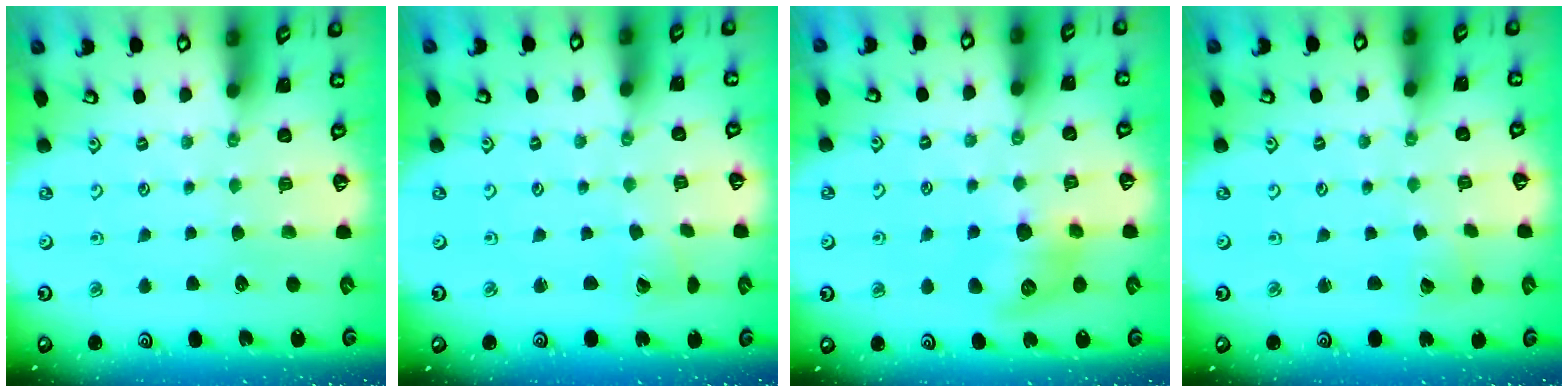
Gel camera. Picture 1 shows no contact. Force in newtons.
{"total": 2.8, "press": 2.8, "slide": 0.1}
{"total": 12.2, "press": 12.1, "slide": 0.9}
{"total": 2.3, "press": 2.3, "slide": 0.1}